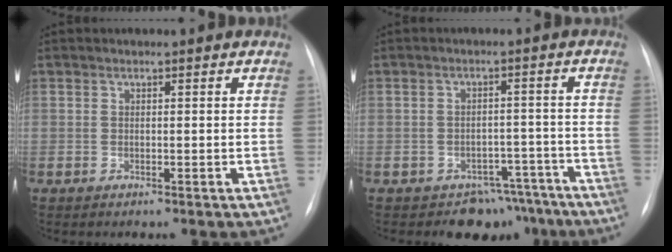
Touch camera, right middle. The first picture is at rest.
{"total": 6.2, "force": [-4.9, 3.8, 0.0], "torque": [0.028, 0.040, -0.063]}